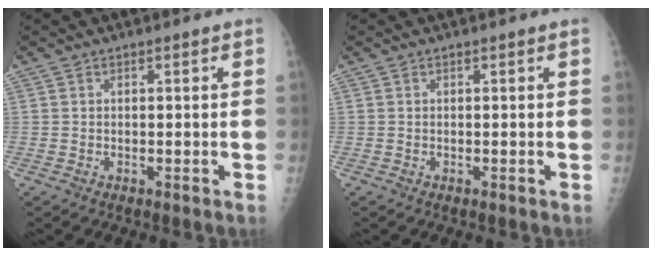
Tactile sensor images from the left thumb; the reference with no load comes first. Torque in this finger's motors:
{"motor_torque": [-0.01, 0.01, 0.00, 0.00, 0.00]}